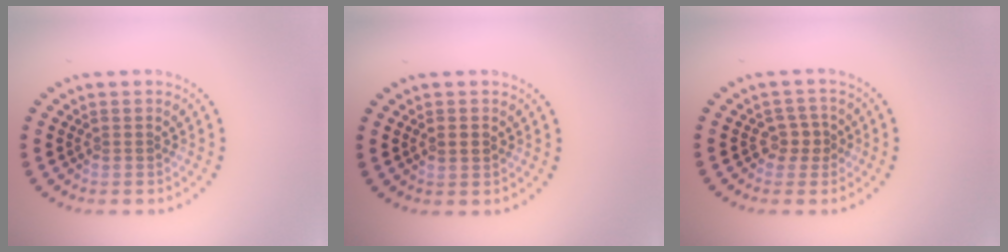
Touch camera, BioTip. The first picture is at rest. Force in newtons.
{"total": 1.6, "press": 1.6, "slide": 0.1}
{"total": 1.7, "press": 1.5, "slide": 0.8}